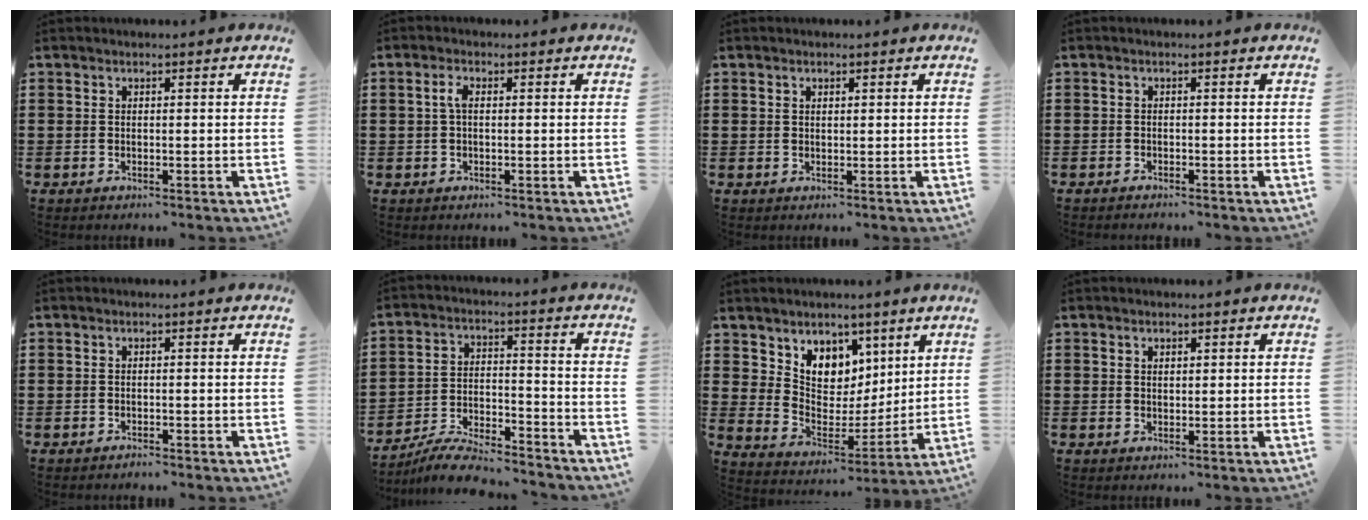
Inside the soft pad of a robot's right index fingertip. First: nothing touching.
{"total": 2.1, "force": [0.1, 0.8, 1.9], "torque": [-0.045, 0.001, -0.003]}
{"total": 0.7, "force": [0.4, 0.4, 0.4], "torque": [-0.010, 0.004, 0.008]}
{"total": 0.8, "force": [-0.8, 0.1, 0.0], "torque": [-0.001, 0.002, -0.017]}
{"total": 0.6, "force": [-0.6, 0.1, 0.1], "torque": [-0.004, -0.001, -0.012]}
{"total": 7.1, "force": [-6.8, 0.6, 2.0], "torque": [-0.046, 0.008, -0.134]}
{"total": 7.5, "force": [5.4, 5.2, 0.3], "torque": [-0.047, -0.046, 0.104]}
{"total": 0.9, "force": [0.6, 0.6, 0.5], "torque": [-0.010, 0.004, 0.011]}